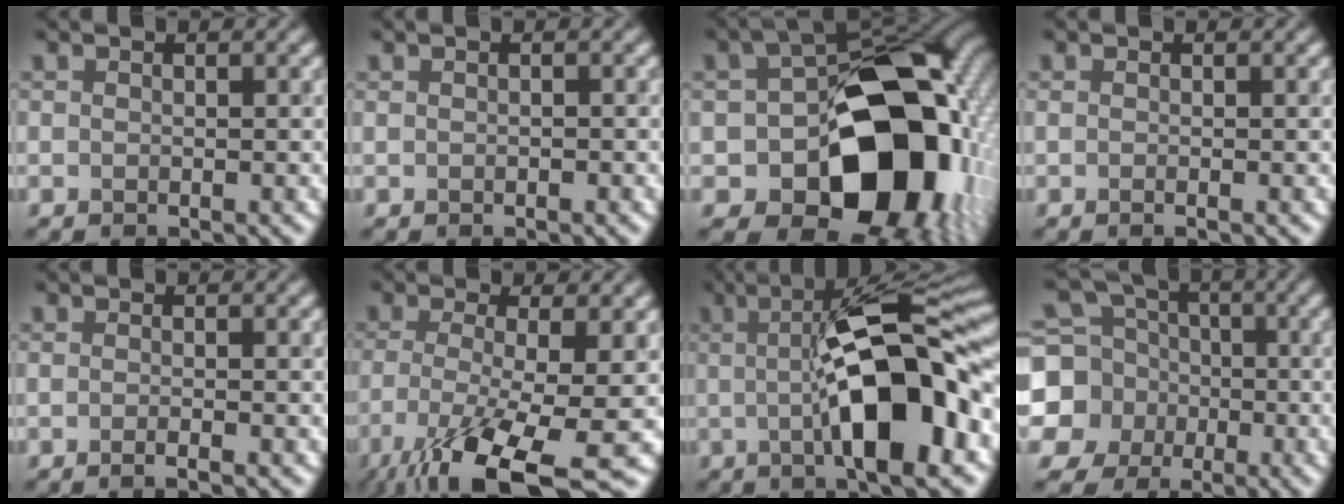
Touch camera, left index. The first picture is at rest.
{"total": 0.0}
{"total": 17.2, "force": [-4.2, 11.2, 12.4], "torque": [-0.124, -0.008, -0.062]}
{"total": 0.8, "force": [-0.1, 0.2, 0.7], "torque": [-0.009, -0.006, -0.005]}
{"total": 1.4, "force": [-0.4, 0.5, 1.3], "torque": [-0.012, -0.004, -0.012]}
{"total": 11.1, "force": [-5.5, 2.8, 9.2], "torque": [-0.174, -0.027, -0.097]}
{"total": 12.2, "force": [-0.7, 3.1, 11.8], "torque": [-0.162, 0.015, -0.018]}
{"total": 9.5, "force": [-1.6, 8.9, 2.8], "torque": [-0.098, -0.009, -0.055]}